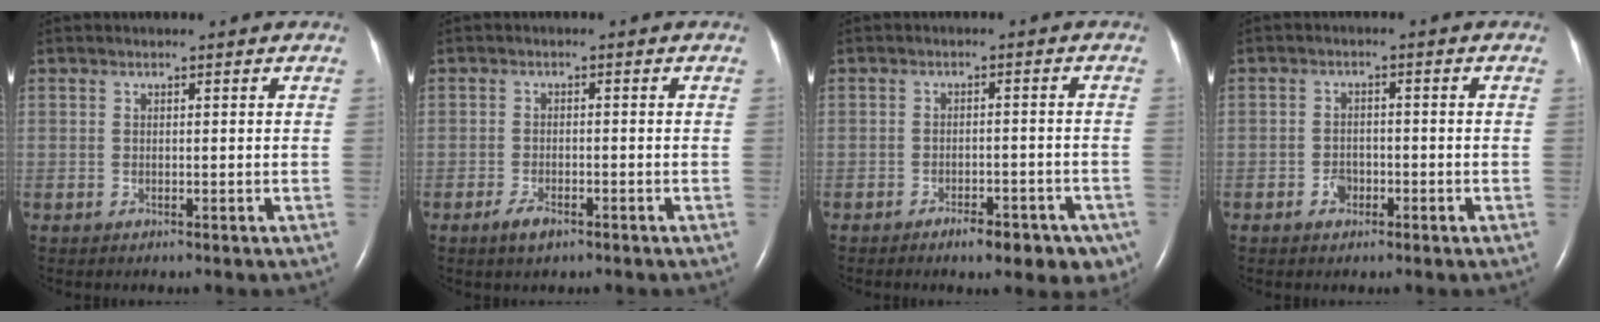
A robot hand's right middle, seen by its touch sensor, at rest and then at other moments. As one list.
[{"total": 2.7, "force": [-1.8, 1.0, 1.8], "torque": [-0.043, -0.003, -0.030]}, {"total": 7.3, "force": [-5.0, 2.9, 4.5], "torque": [-0.043, 0.005, -0.066]}, {"total": 2.3, "force": [-1.2, 1.6, 1.1], "torque": [-0.019, 0.005, -0.020]}]